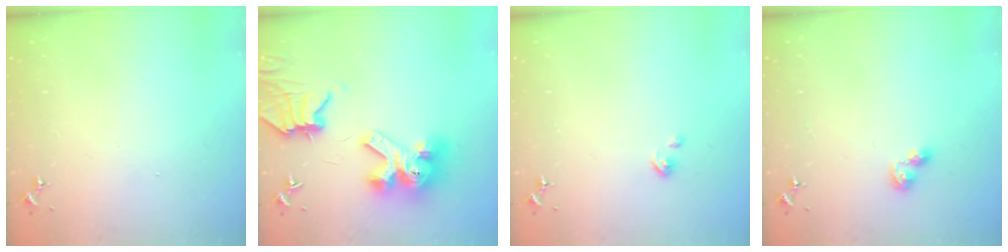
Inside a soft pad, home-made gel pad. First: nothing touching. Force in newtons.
{"total": 13.7, "press": 13.6, "slide": 1.6}
{"total": 2.2, "press": 2.2, "slide": 0.2}
{"total": 5.7, "press": 5.6, "slide": 0.6}